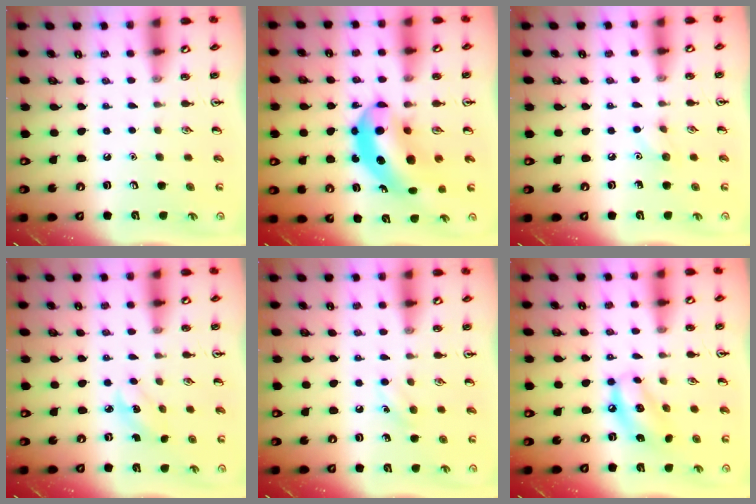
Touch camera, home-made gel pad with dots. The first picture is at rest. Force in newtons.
{"total": 12.3, "press": 11.6, "slide": 3.9}
{"total": 5.5, "press": 5.2, "slide": 1.8}
{"total": 2.7, "press": 2.6, "slide": 0.7}
{"total": 6.5, "press": 6.3, "slide": 1.7}
{"total": 9.4, "press": 9.2, "slide": 2.2}